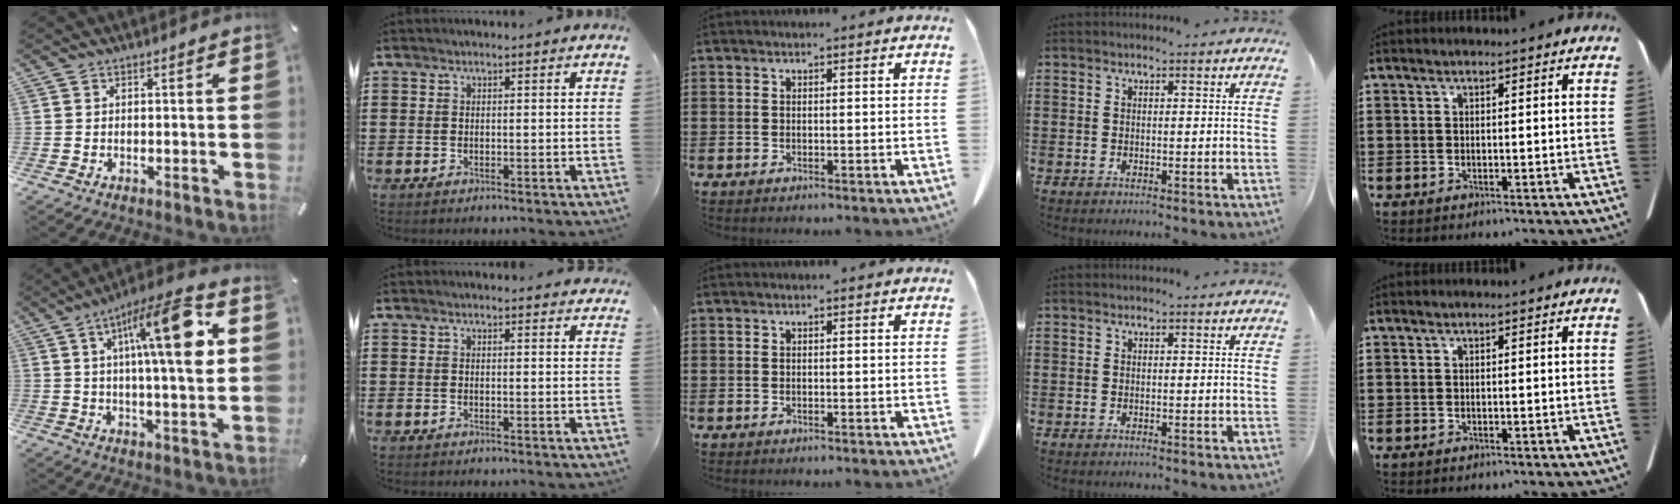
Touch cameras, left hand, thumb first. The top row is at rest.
{"thumb": {"total": 19.2, "force": [5.4, 4.6, 17.8], "torque": [-0.283, -0.007, 0.068]}, "index": {"total": 1.3, "force": [1.3, 0.3, 0.0], "torque": [0.004, 0.000, 0.023]}}